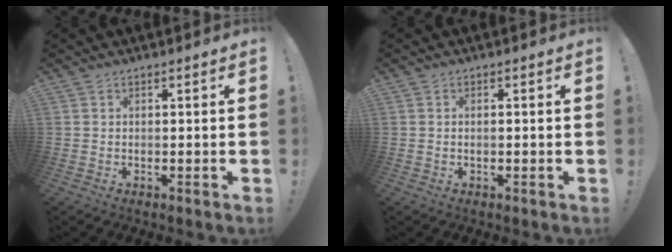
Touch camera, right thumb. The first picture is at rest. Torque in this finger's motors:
{"motor_torque": [-0.11, -0.23, -0.07, 0.11, 0.08]}